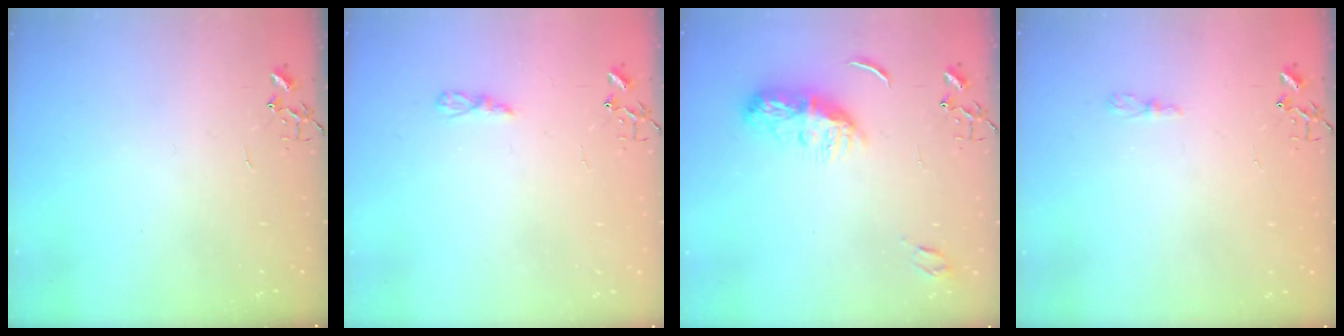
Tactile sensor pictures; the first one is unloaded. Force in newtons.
{"total": 3.5, "press": 3.5, "slide": 0.4}
{"total": 9.4, "press": 9.4, "slide": 0.4}
{"total": 3.5, "press": 3.5, "slide": 0.5}